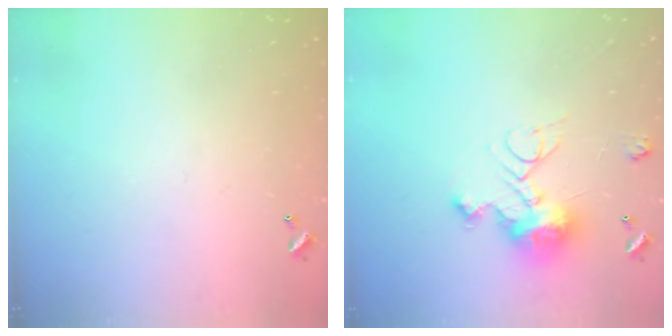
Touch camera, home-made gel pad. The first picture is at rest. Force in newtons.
{"total": 18.1, "press": 18.1, "slide": 0.6}